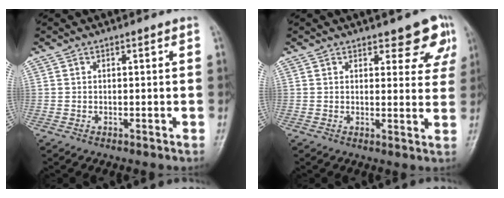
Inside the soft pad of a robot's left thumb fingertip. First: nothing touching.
{"total": 7.0, "force": [4.6, 3.2, 4.1], "torque": [-0.009, -0.024, 0.050]}